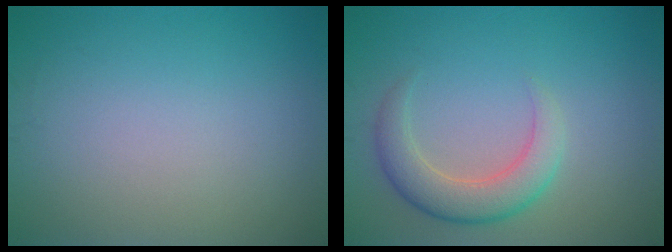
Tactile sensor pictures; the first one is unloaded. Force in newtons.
{"total": 4.0, "press": 4.0, "slide": 0.3}